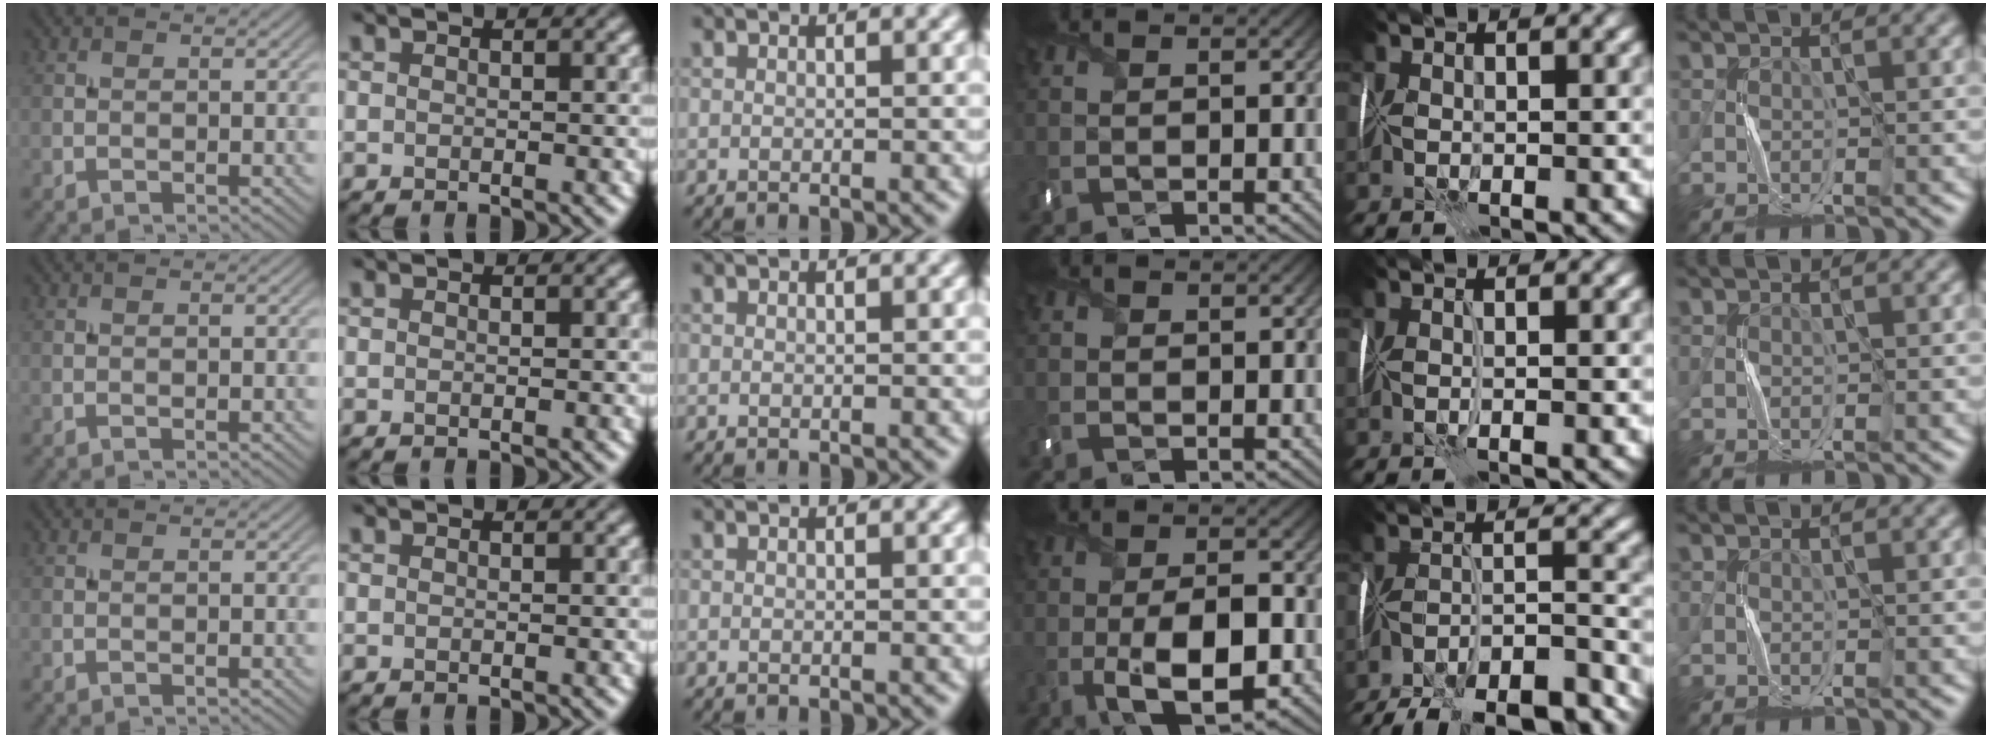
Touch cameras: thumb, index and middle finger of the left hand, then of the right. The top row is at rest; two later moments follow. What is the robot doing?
{"motion": "fold", "object": "handkerchief"}